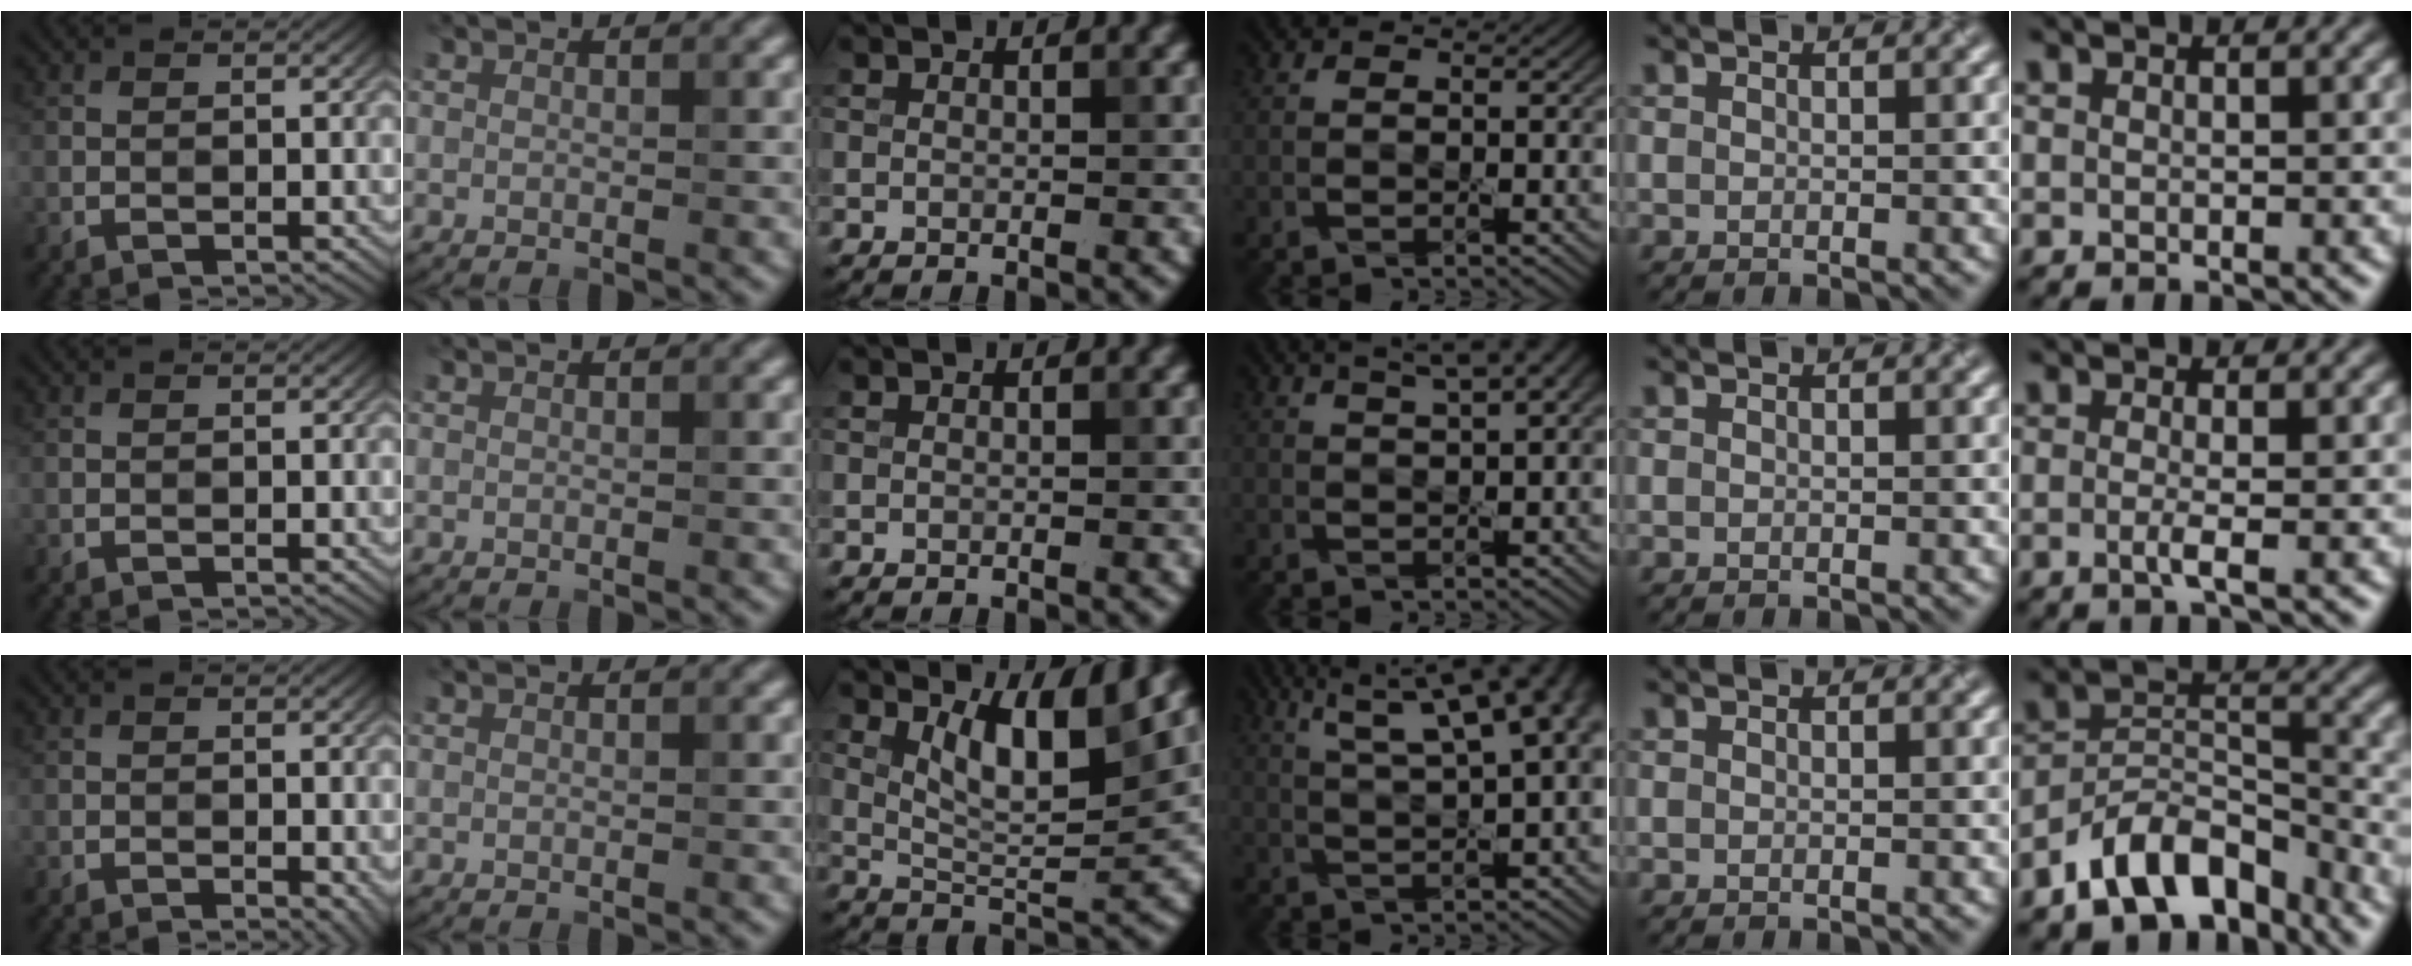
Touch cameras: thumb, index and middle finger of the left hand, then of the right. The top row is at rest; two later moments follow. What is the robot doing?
{"motion": "pour", "object": "sugar"}